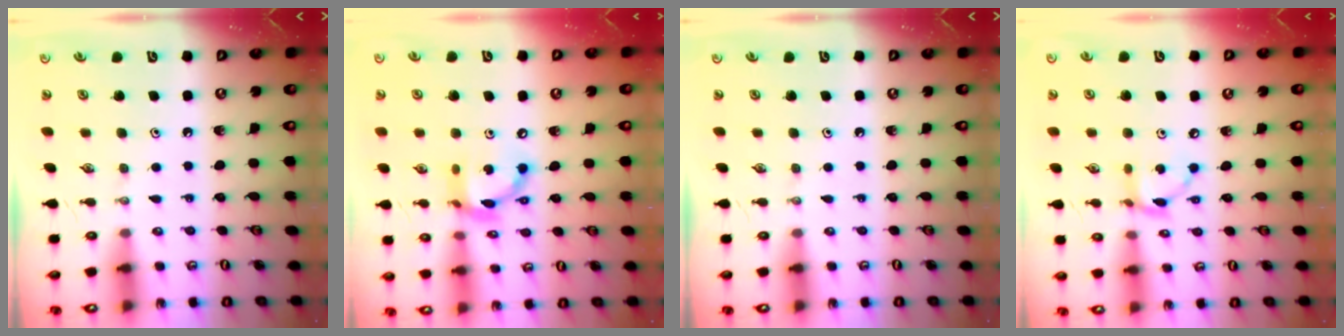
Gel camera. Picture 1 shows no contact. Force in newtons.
{"total": 13.4, "press": 13.3, "slide": 1.1}
{"total": 0.0}
{"total": 8.1, "press": 8.0, "slide": 0.2}